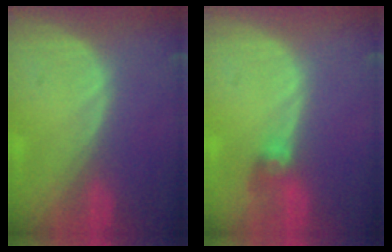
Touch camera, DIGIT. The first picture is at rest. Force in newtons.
{"total": 2.7, "press": 2.7, "slide": 0.3}